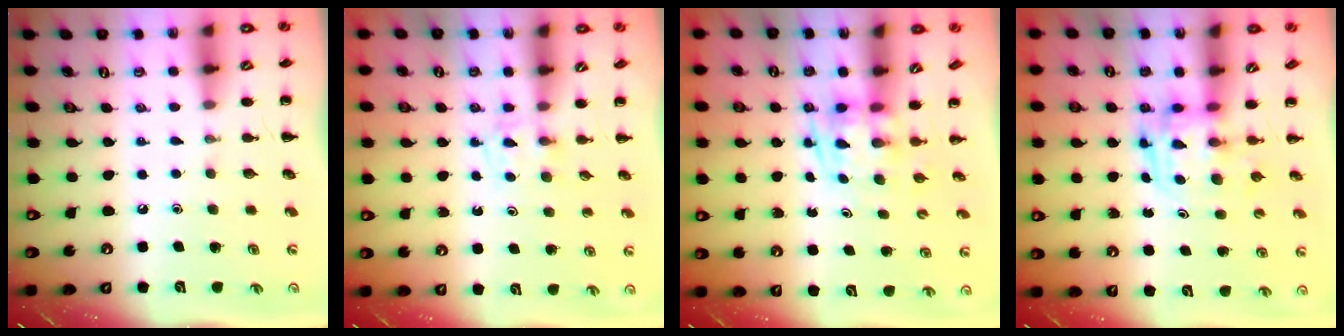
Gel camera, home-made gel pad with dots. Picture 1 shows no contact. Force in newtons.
{"total": 2.3, "press": 2.0, "slide": 1.0}
{"total": 3.2, "press": 3.2, "slide": 0.3}
{"total": 3.3, "press": 3.3, "slide": 0.5}